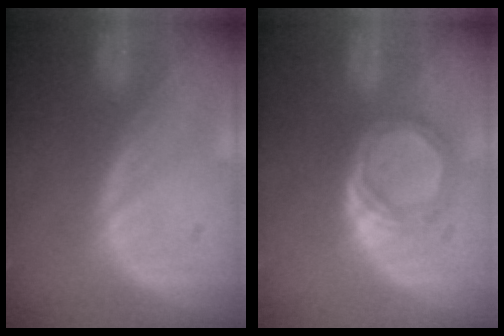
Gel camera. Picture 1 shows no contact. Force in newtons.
{"total": 5.0, "press": 4.7, "slide": 1.6}